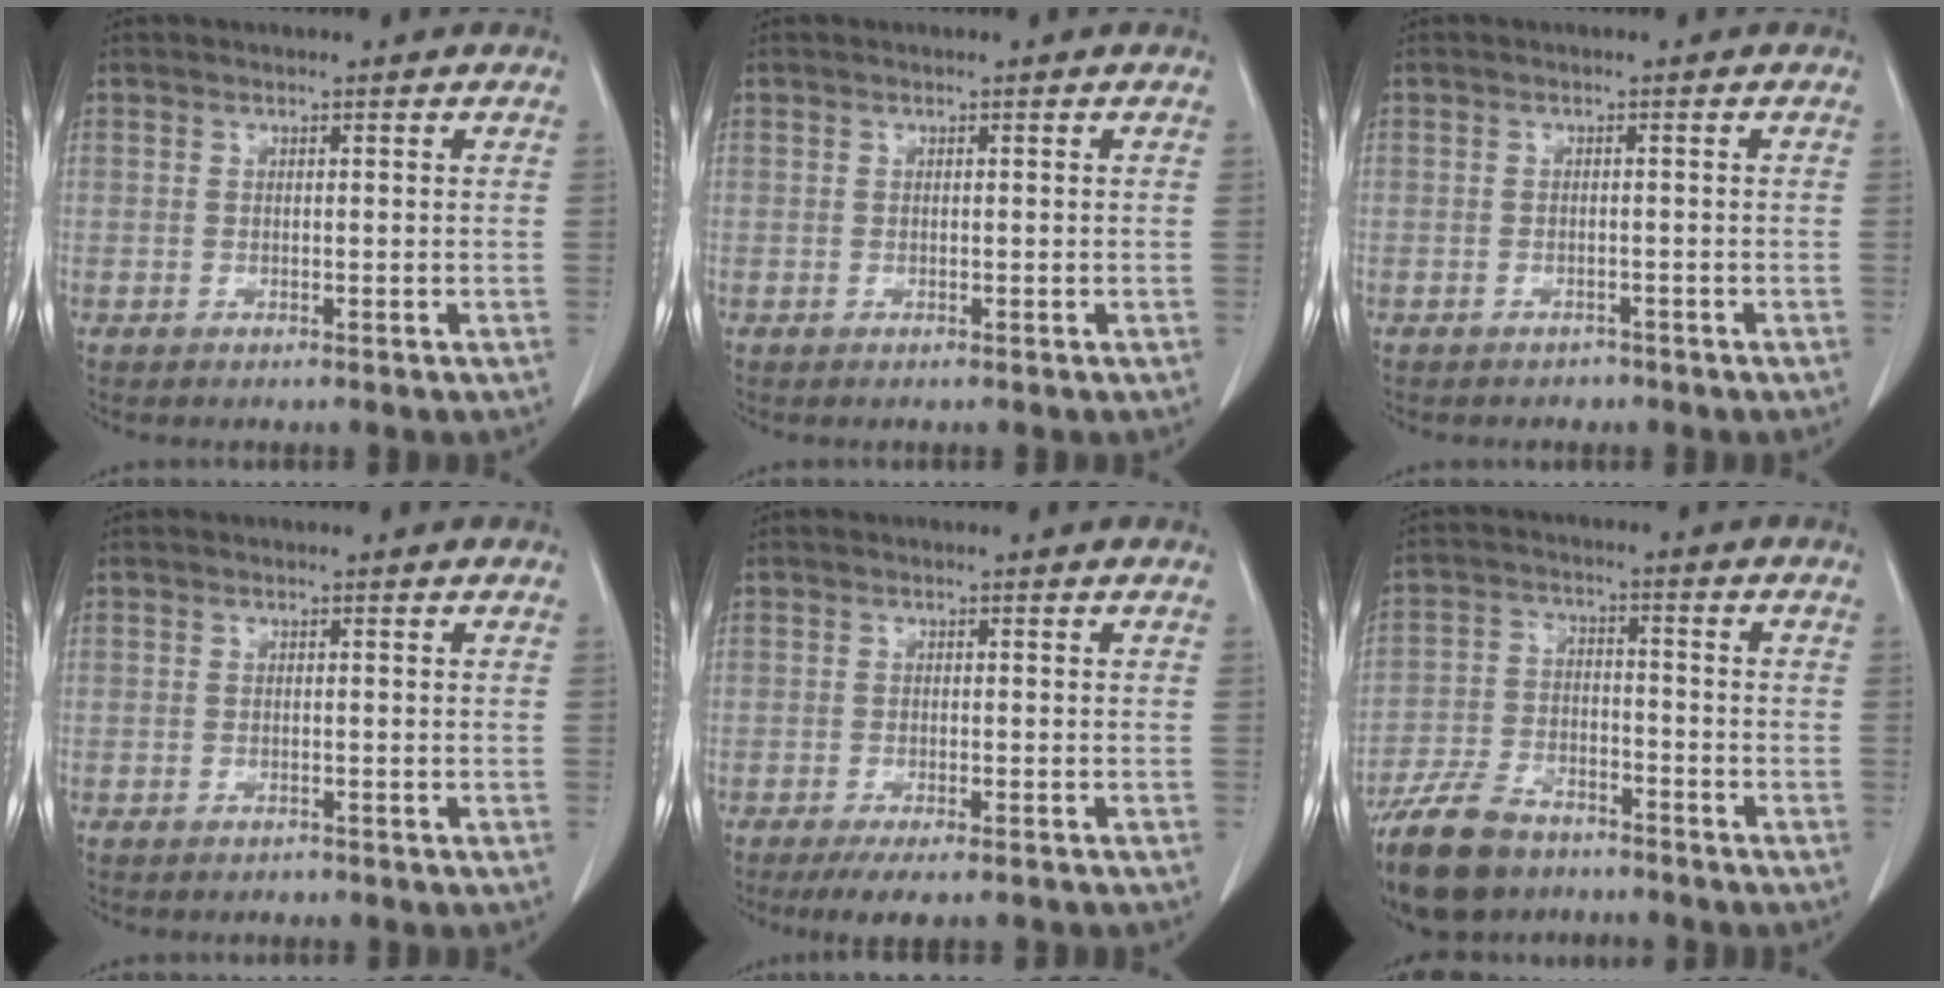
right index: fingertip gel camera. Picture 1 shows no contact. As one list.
[{"total": 0.0}, {"total": 1.4, "force": [-1.2, 0.8, 0.0], "torque": [-0.009, 0.001, -0.015]}, {"total": 0.8, "force": [-0.7, 0.3, 0.0], "torque": [-0.008, -0.001, -0.009]}, {"total": 7.3, "force": [-6.0, 1.3, 3.9], "torque": [-0.046, -0.009, -0.087]}, {"total": 12.0, "force": [-9.5, 5.2, 5.2], "torque": [-0.110, -0.014, -0.168]}]